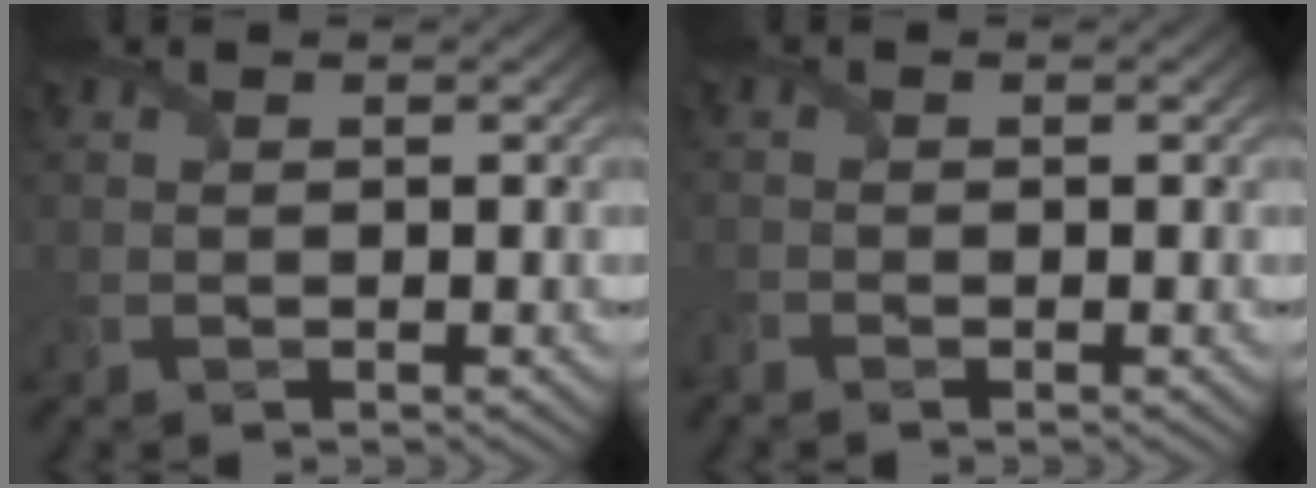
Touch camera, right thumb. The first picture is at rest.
{"total": 0.9, "force": [-0.9, 0.2, 0.2], "torque": [-0.009, -0.005, -0.024]}